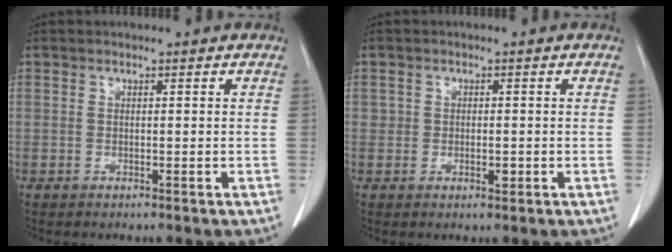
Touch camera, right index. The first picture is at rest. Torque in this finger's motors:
{"motor_torque": [0.01, 0.01, -0.02, 0.00]}